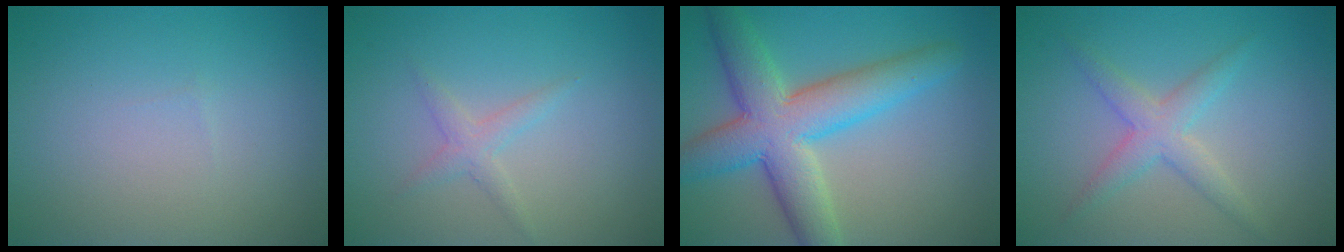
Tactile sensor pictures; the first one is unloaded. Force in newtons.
{"total": 1.5, "press": 1.5, "slide": 0.1}
{"total": 8.3, "press": 8.3, "slide": 0.2}
{"total": 2.9, "press": 2.9, "slide": 0.0}